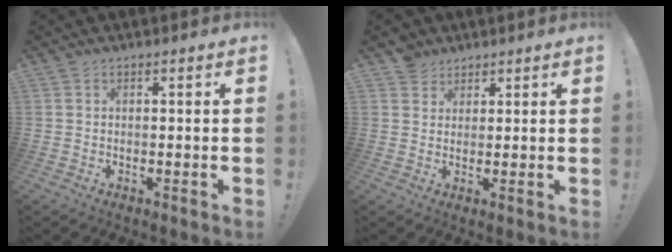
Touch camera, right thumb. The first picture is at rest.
{"total": 4.7, "force": [3.5, 3.1, 0.0], "torque": [0.001, -0.015, 0.066]}